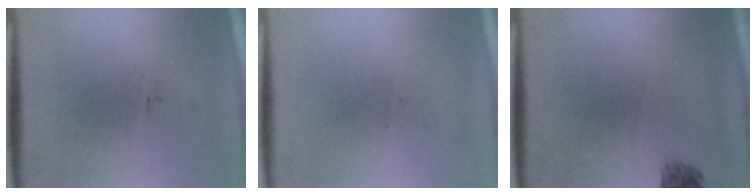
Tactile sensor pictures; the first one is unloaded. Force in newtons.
{"total": 0.0}
{"total": 1.4}